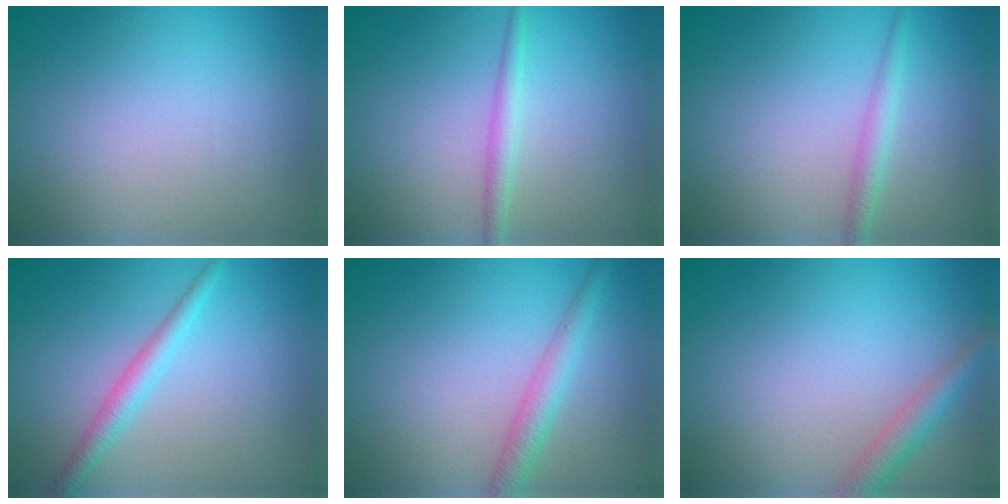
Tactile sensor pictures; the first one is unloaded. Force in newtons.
{"total": 1.7, "press": 1.7, "slide": 0.1}
{"total": 1.7, "press": 1.7, "slide": 0.0}
{"total": 1.5, "press": 1.5, "slide": 0.1}
{"total": 2.6, "press": 2.6, "slide": 0.1}
{"total": 2.3, "press": 2.3, "slide": 0.1}